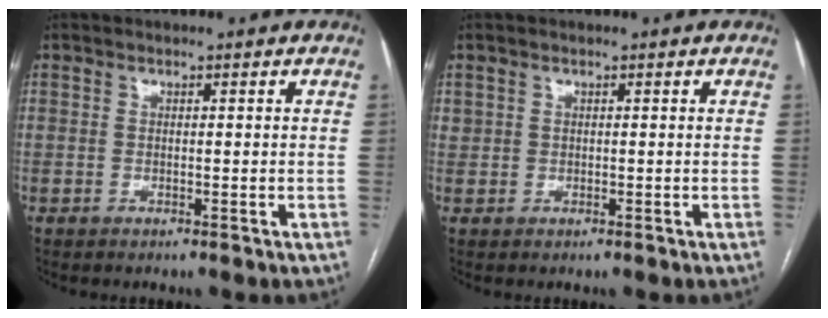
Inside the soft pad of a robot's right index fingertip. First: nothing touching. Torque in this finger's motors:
{"motor_torque": [0.30, 0.21, 0.16, 0.04]}